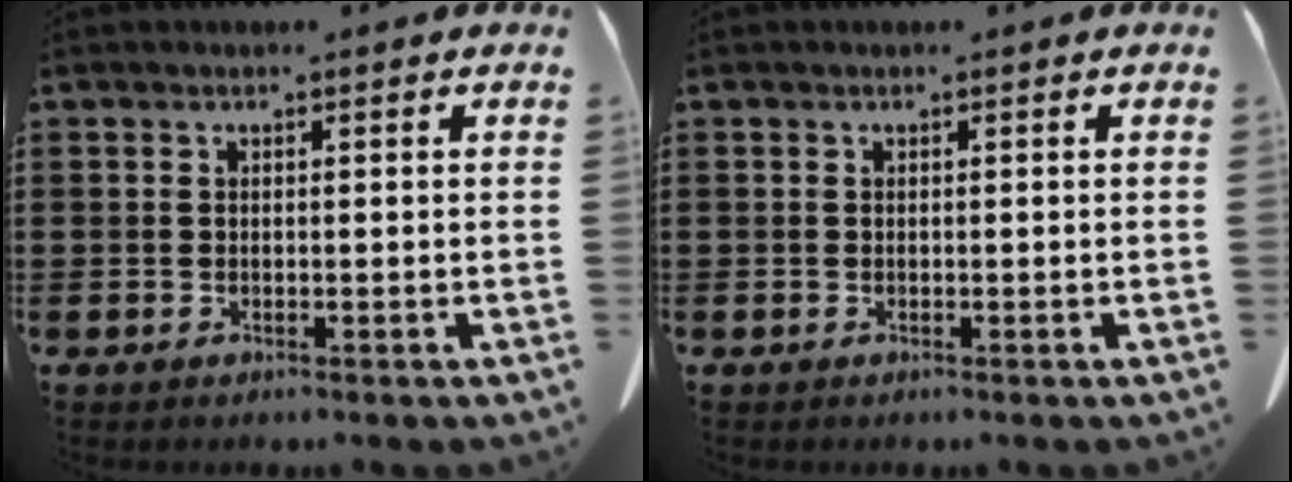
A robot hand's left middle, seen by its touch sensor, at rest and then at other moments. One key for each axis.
{"total": 0.0}